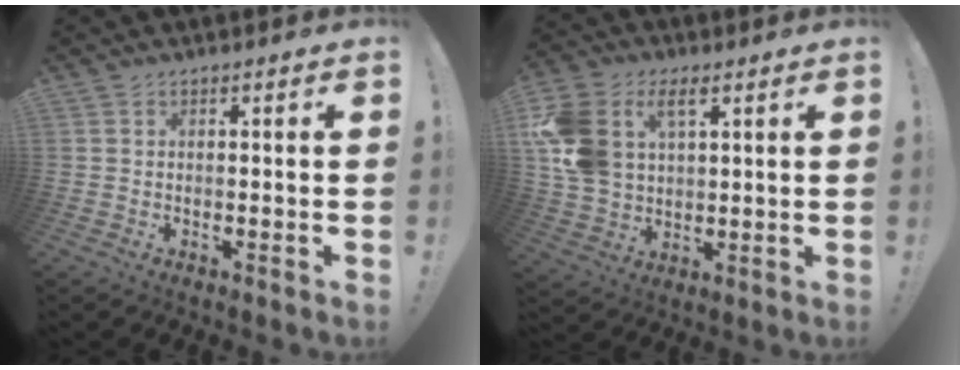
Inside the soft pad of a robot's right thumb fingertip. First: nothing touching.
{"total": 13.8, "force": [5.6, 9.8, 8.1], "torque": [-0.171, -0.022, 0.108]}